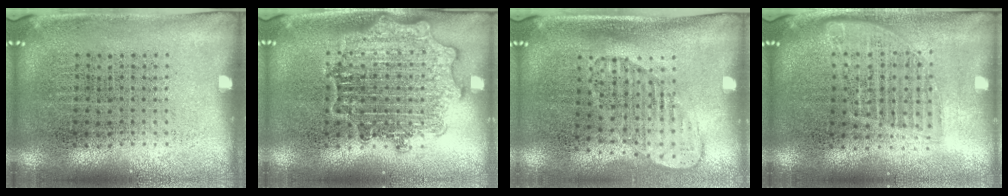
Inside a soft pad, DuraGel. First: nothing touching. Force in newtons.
{"total": 2.4, "press": 2.4, "slide": 0.3}
{"total": 1.4, "press": 1.1, "slide": 0.9}
{"total": 1.6, "press": 1.5, "slide": 0.7}